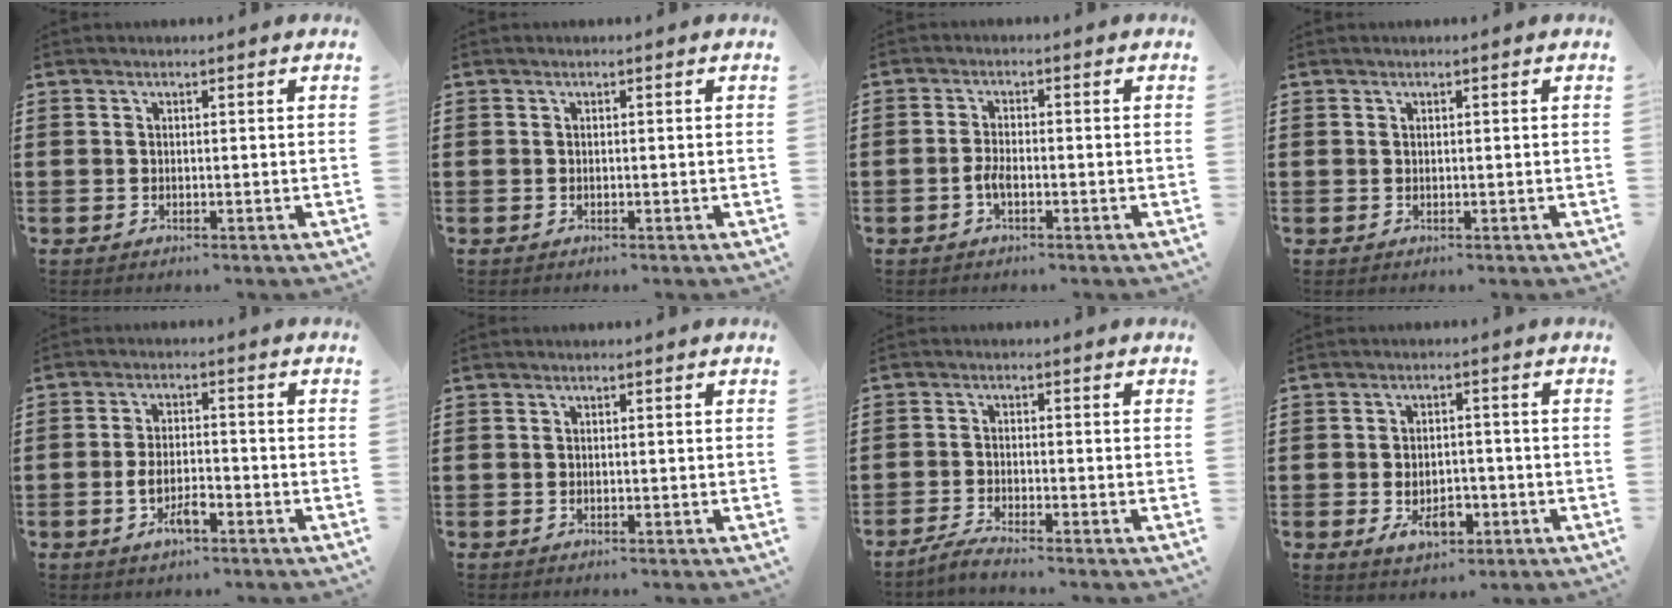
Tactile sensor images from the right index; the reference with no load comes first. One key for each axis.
{"total": 0.0}
{"total": 2.5, "fx": -1.1, "fy": 0.6, "fz": 2.1, "tx": -0.056, "ty": -0.007, "tz": -0.023}
{"total": 0.0}
{"total": 4.6, "fx": -2.0, "fy": 1.9, "fz": 3.7, "tx": -0.076, "ty": 0.004, "tz": -0.040}
{"total": 0.0}
{"total": 2.2, "fx": -2.1, "fy": -0.2, "fz": 0.7, "tx": -0.021, "ty": 0.001, "tz": -0.042}
{"total": 5.1, "fx": -1.7, "fy": 2.9, "fz": 3.8, "tx": -0.054, "ty": -0.002, "tz": -0.033}